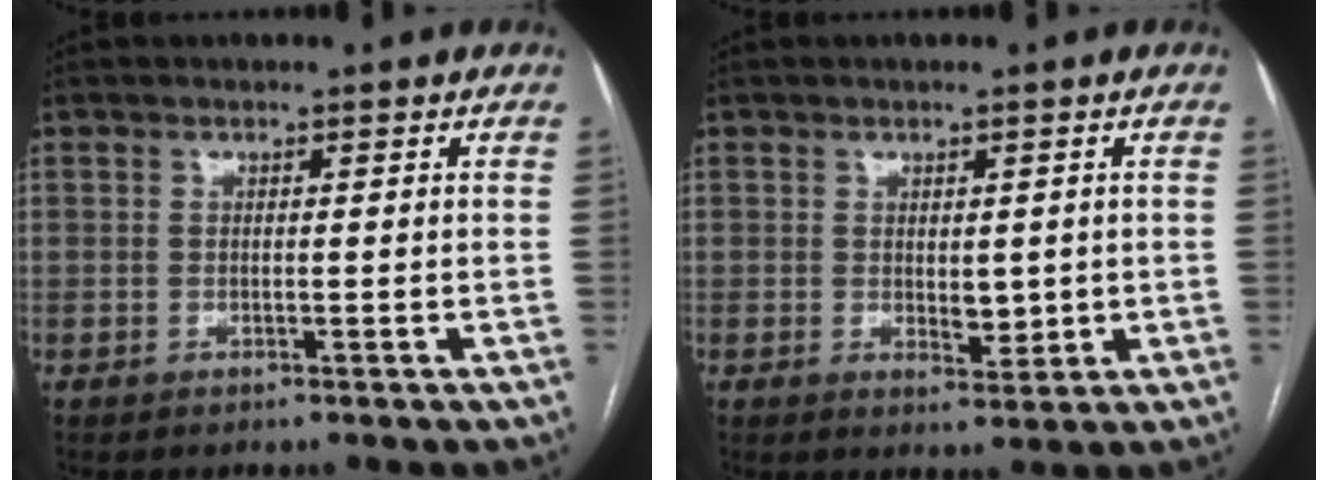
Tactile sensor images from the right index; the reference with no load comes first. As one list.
[{"total": 3.4, "force": [0.0, 1.8, 2.9], "torque": [-0.041, -0.007, 0.008]}]